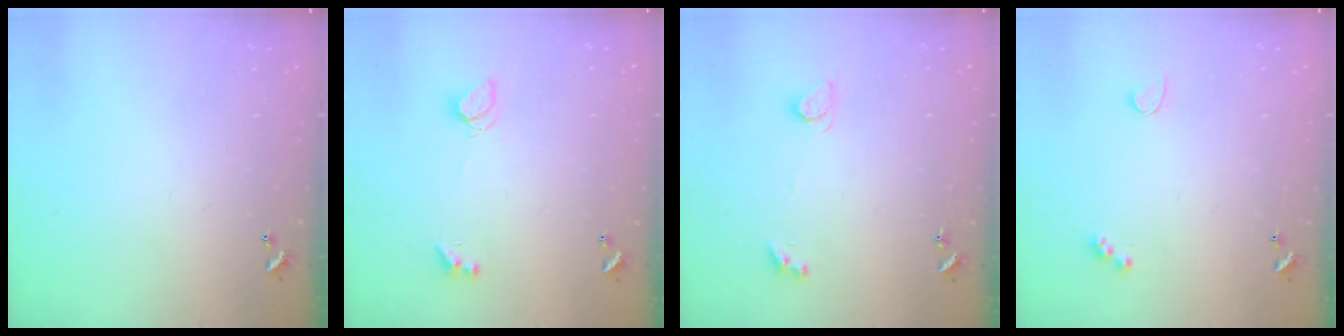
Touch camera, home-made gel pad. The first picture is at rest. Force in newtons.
{"total": 2.0, "press": 1.9, "slide": 0.5}
{"total": 2.6, "press": 2.6, "slide": 0.5}
{"total": 2.6, "press": 2.5, "slide": 0.5}